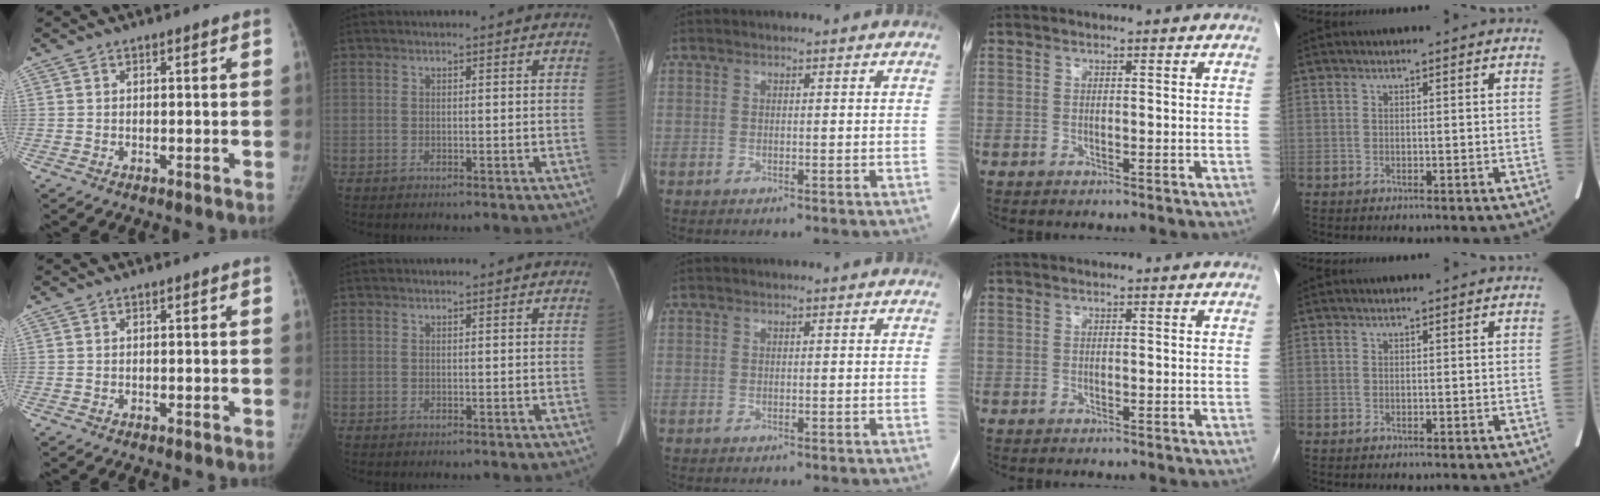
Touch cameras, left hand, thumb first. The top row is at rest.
{}